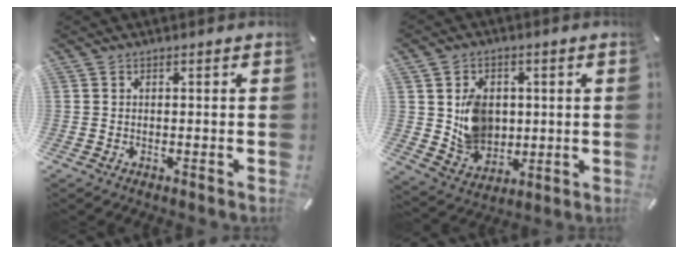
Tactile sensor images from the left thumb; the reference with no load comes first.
{"total": 9.9, "force": [1.7, 8.7, 4.3], "torque": [-0.074, 0.001, 0.041]}